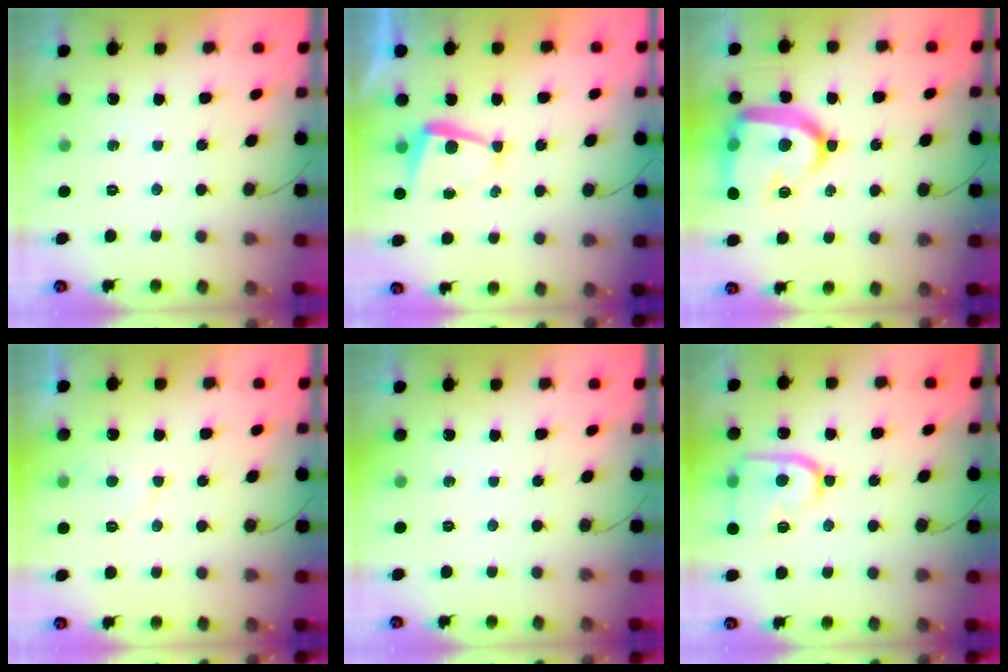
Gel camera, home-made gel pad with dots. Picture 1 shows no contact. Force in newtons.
{"total": 4.5, "press": 4.4, "slide": 0.5}
{"total": 19.8, "press": 19.7, "slide": 1.4}
{"total": 3.5, "press": 3.5, "slide": 0.4}
{"total": 0.0}
{"total": 14.4, "press": 14.3, "slide": 1.4}